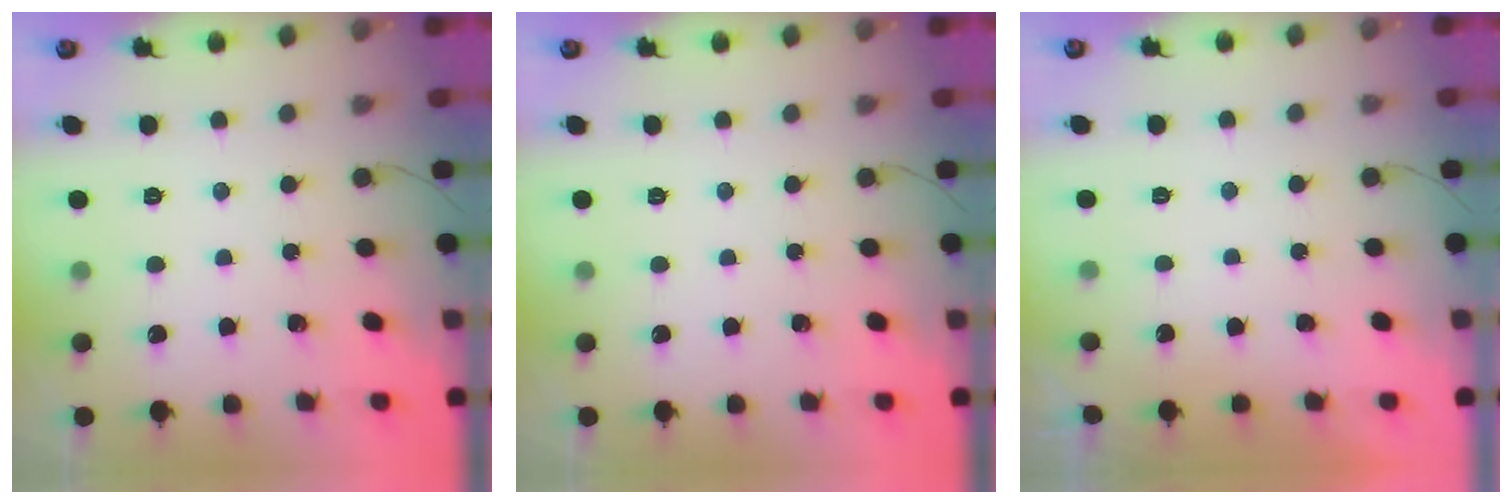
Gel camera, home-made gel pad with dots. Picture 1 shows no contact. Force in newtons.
{"total": 0.0}
{"total": 1.1, "press": 1.0, "slide": 0.5}